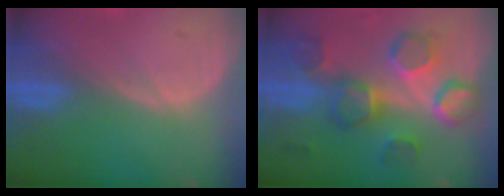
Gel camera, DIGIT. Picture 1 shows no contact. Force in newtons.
{"total": 8.8, "press": 8.7, "slide": 1.4}